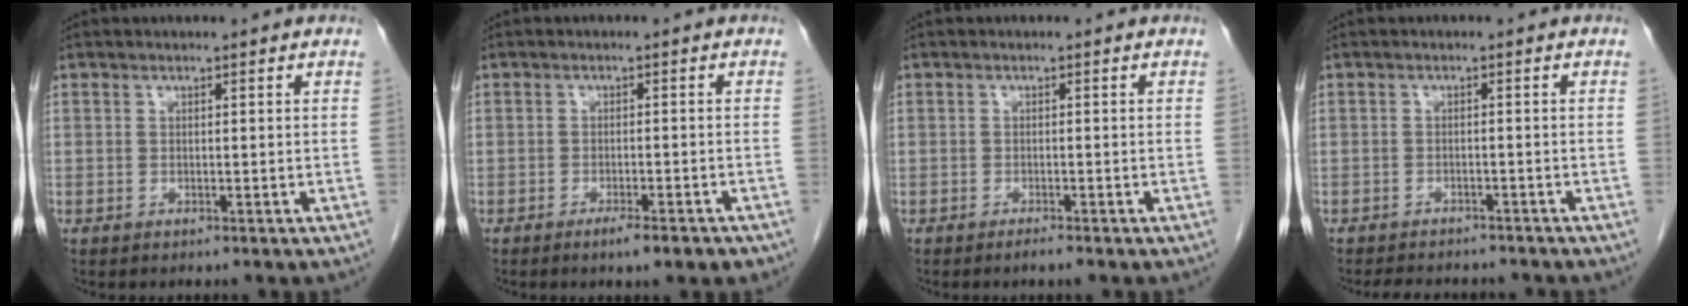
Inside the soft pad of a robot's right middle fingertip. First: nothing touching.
{"total": 4.3, "force": [-2.9, 0.8, 3.0], "torque": [-0.034, -0.003, -0.036]}
{"total": 1.1, "force": [-0.9, 0.0, 0.6], "torque": [-0.010, -0.001, -0.013]}
{"total": 6.6, "force": [-6.0, 2.4, 1.6], "torque": [-0.021, 0.001, -0.073]}